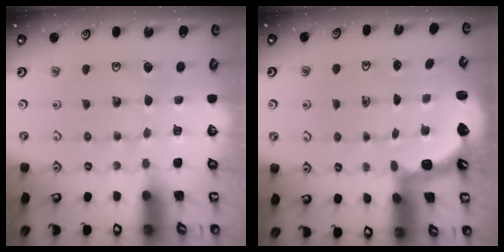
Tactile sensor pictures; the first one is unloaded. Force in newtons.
{"total": 2.5, "press": 2.2, "slide": 1.3}